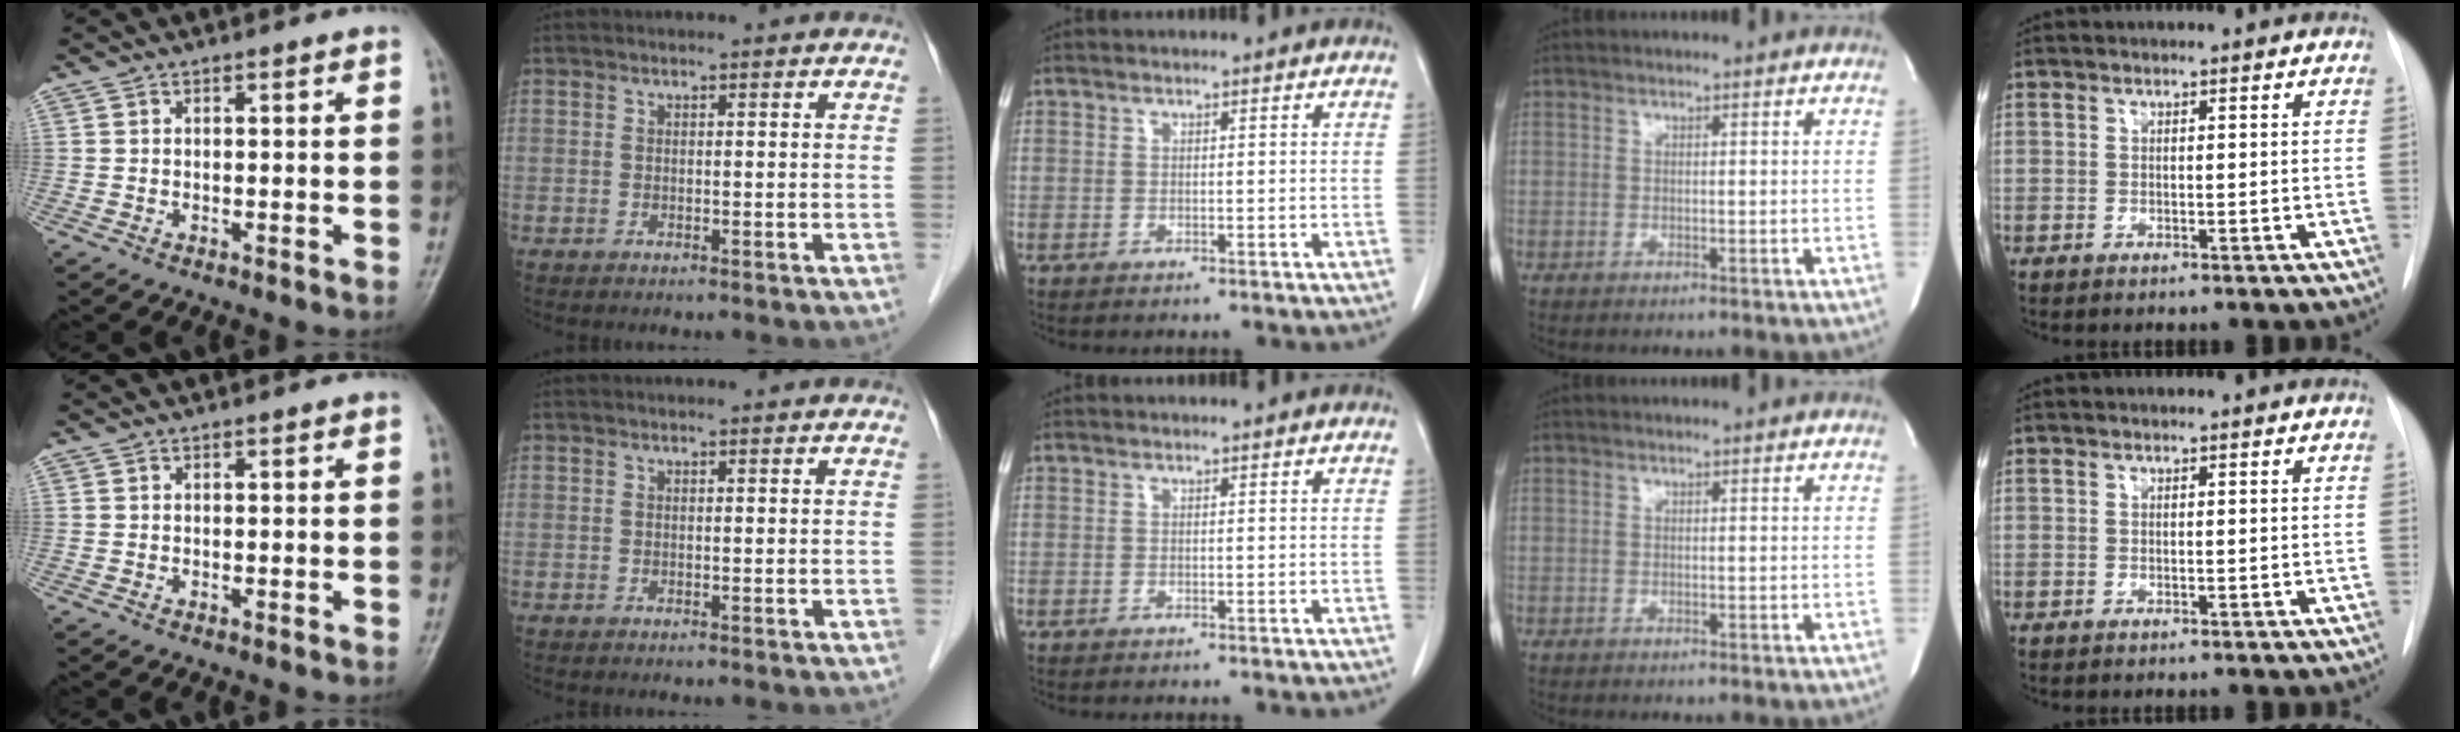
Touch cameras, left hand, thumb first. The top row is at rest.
{}